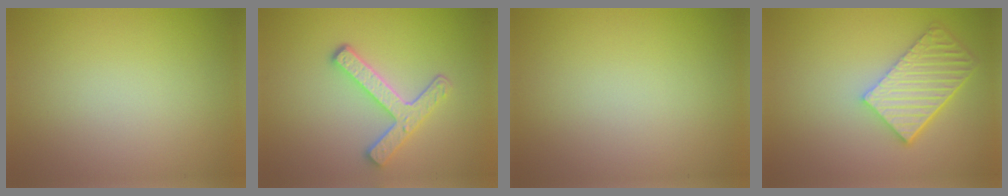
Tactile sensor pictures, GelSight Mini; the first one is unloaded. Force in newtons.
{"total": 3.6, "press": 3.0, "slide": 2.0}
{"total": 0.0}
{"total": 5.8, "press": 4.5, "slide": 3.6}